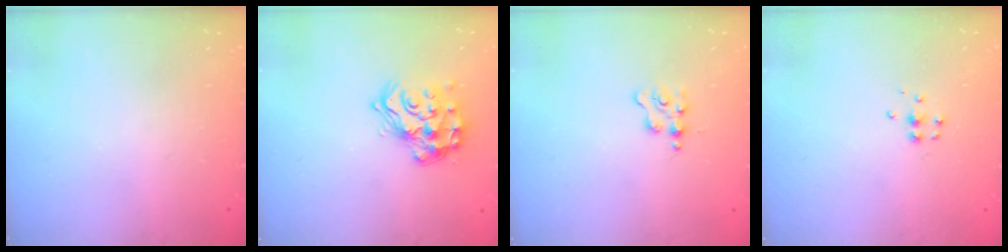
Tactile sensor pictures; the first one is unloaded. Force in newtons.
{"total": 15.5, "press": 15.4, "slide": 1.0}
{"total": 1.4, "press": 1.3, "slide": 0.3}
{"total": 4.9, "press": 4.9, "slide": 0.3}